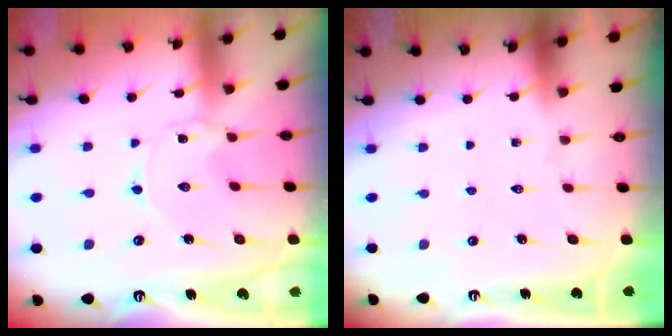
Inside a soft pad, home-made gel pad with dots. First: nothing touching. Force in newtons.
{"total": 0.0}